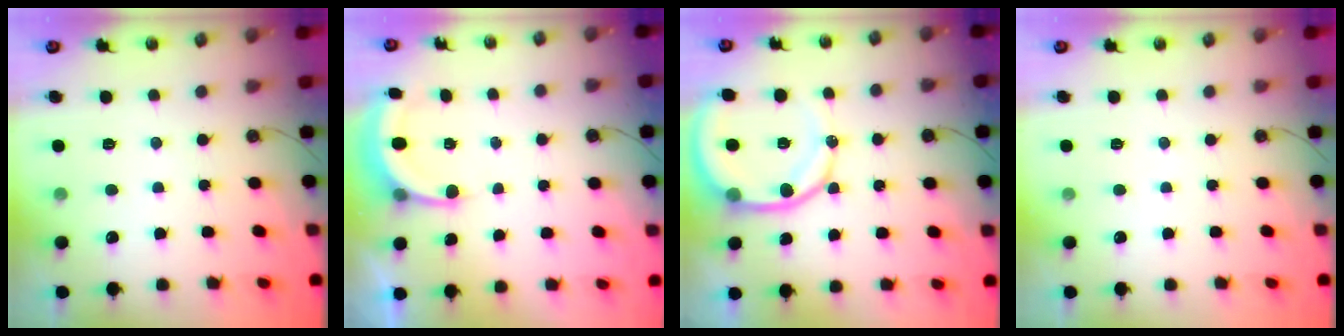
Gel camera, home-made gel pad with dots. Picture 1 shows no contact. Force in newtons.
{"total": 5.5, "press": 5.4, "slide": 0.9}
{"total": 13.1, "press": 13.0, "slide": 1.5}
{"total": 0.0}